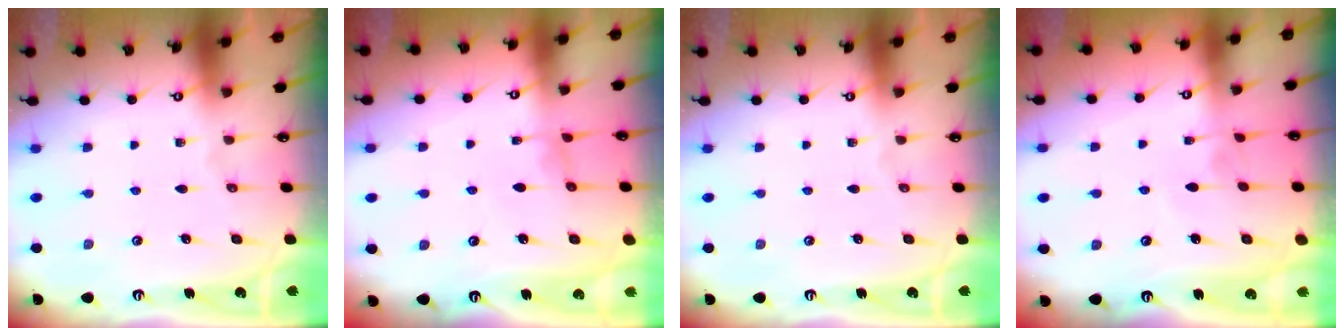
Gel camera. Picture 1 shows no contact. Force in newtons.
{"total": 1.0, "press": 0.9, "slide": 0.3}
{"total": 0.0}
{"total": 4.4, "press": 4.4, "slide": 0.2}